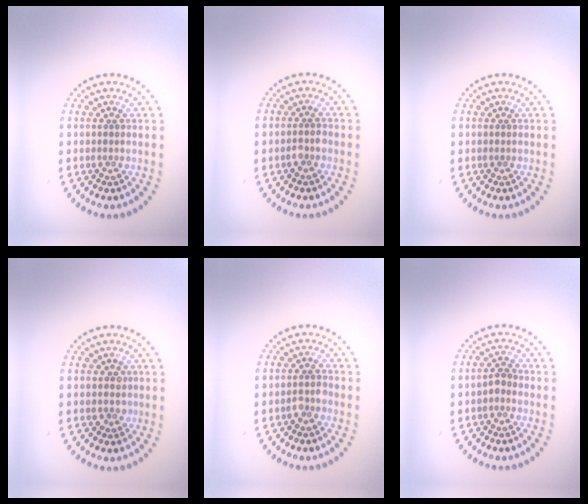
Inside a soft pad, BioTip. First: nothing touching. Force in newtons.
{"total": 1.1, "press": 1.1, "slide": 0.4}
{"total": 0.0}
{"total": 0.8, "press": 0.6, "slide": 0.5}
{"total": 1.2, "press": 1.1, "slide": 0.5}
{"total": 1.2, "press": 1.0, "slide": 0.6}